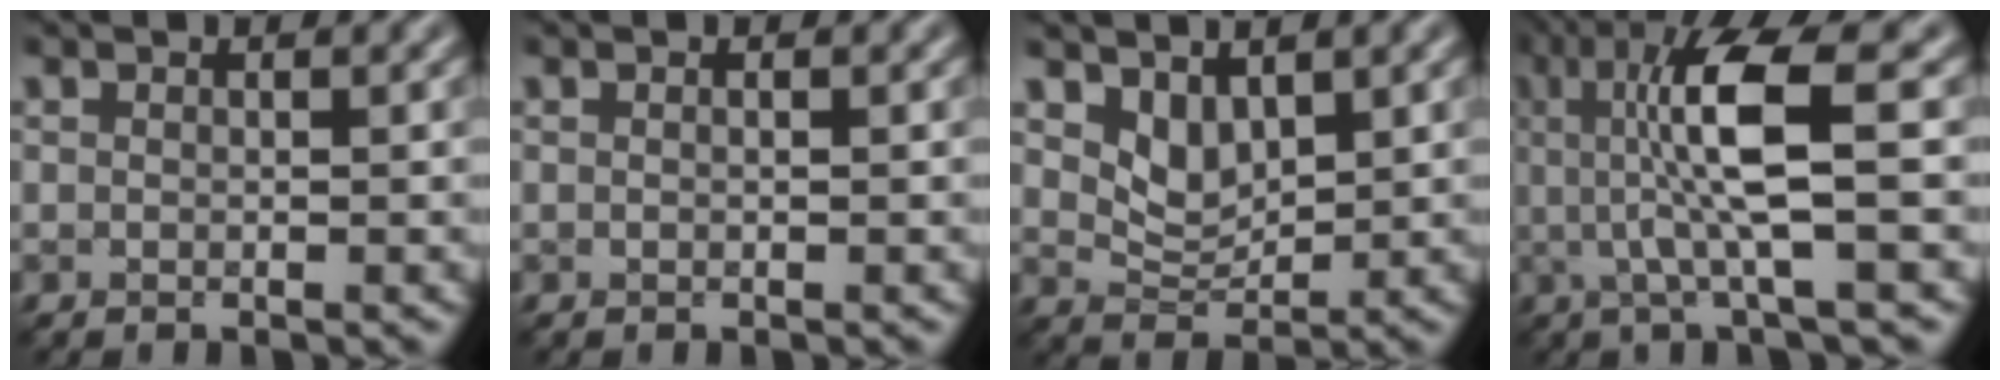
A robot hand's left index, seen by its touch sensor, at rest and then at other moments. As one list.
[{"total": 0.0}, {"total": 2.6, "force": [1.7, 1.5, 1.3], "torque": [-0.030, -0.011, 0.034]}, {"total": 7.7, "force": [0.8, 1.6, 7.5], "torque": [-0.138, 0.002, 0.016]}]